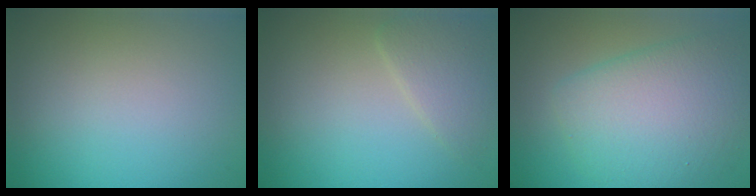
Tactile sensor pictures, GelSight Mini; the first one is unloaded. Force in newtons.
{"total": 2.6, "press": 2.6, "slide": 0.0}
{"total": 6.8, "press": 6.8, "slide": 0.2}